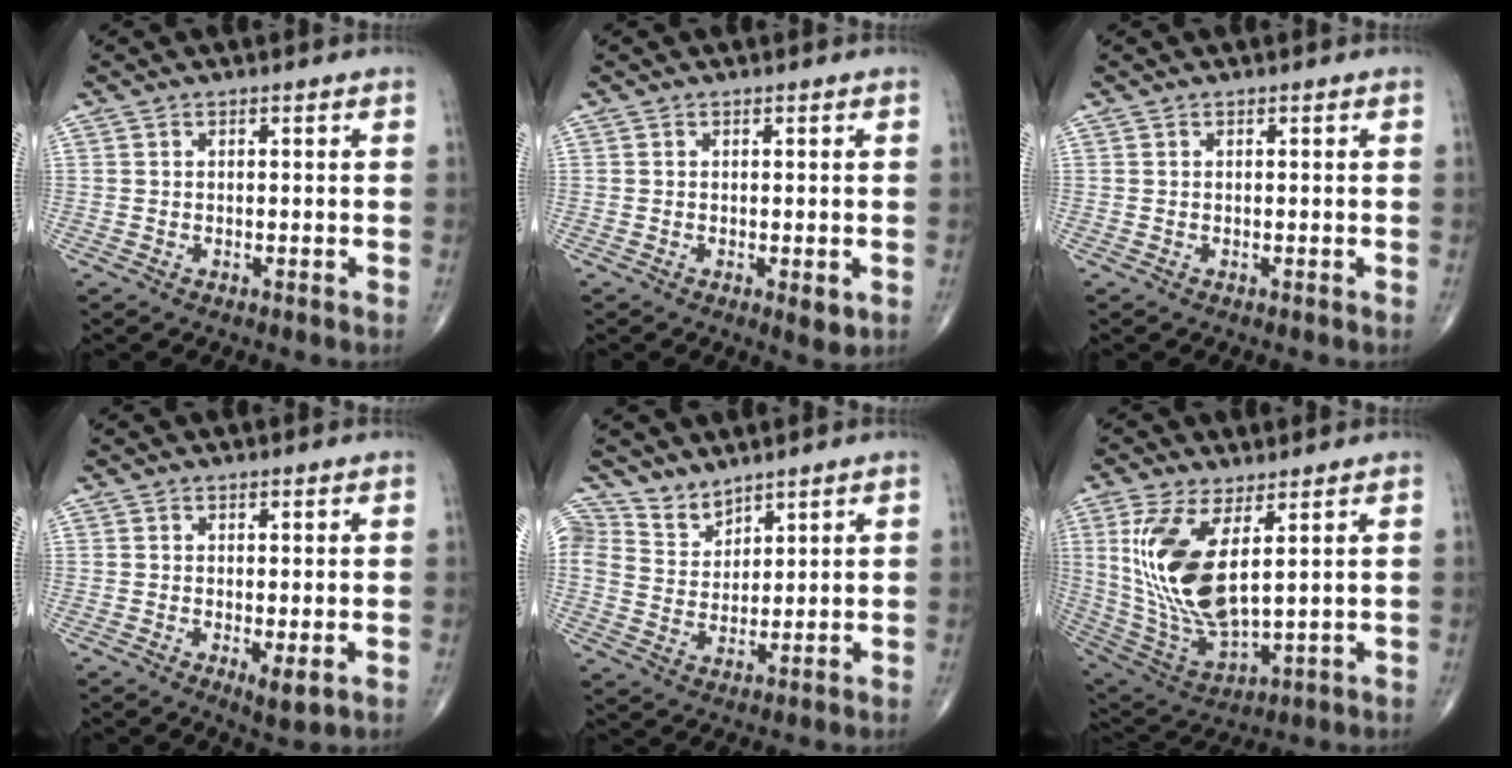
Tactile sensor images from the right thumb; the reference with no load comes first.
{"total": 2.3, "force": [-0.6, 0.8, 2.1], "torque": [-0.027, -0.006, -0.007]}
{"total": 0.0}
{"total": 3.0, "force": [-0.5, 0.9, 2.8], "torque": [-0.044, -0.011, -0.008]}
{"total": 5.4, "force": [4.7, 2.7, 0.2], "torque": [0.018, -0.041, 0.103]}
{"total": 16.6, "force": [4.5, 6.9, 14.5], "torque": [-0.299, -0.028, 0.106]}